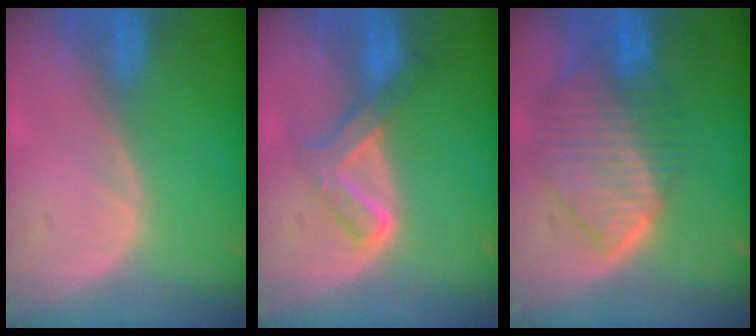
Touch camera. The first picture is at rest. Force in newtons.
{"total": 5.7, "press": 5.6, "slide": 1.0}
{"total": 10.1, "press": 8.8, "slide": 5.1}